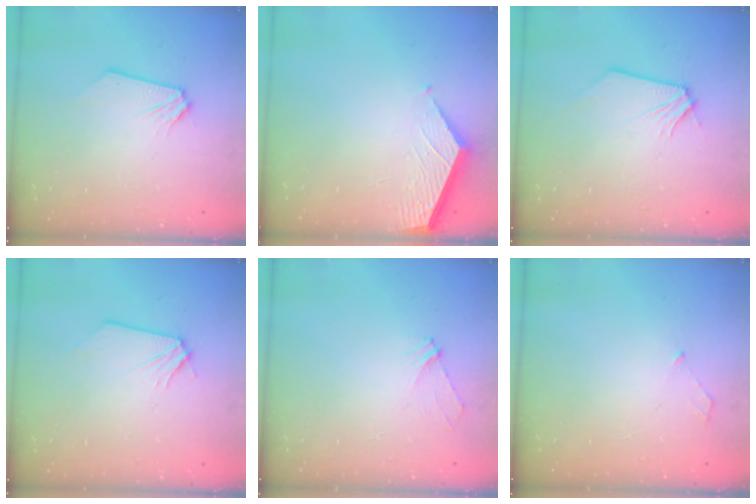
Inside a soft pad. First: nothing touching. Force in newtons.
{"total": 1.9, "press": 1.9, "slide": 0.2}
{"total": 0.0}
{"total": 0.0}
{"total": 3.7, "press": 3.7, "slide": 0.3}
{"total": 4.6, "press": 4.6, "slide": 0.8}